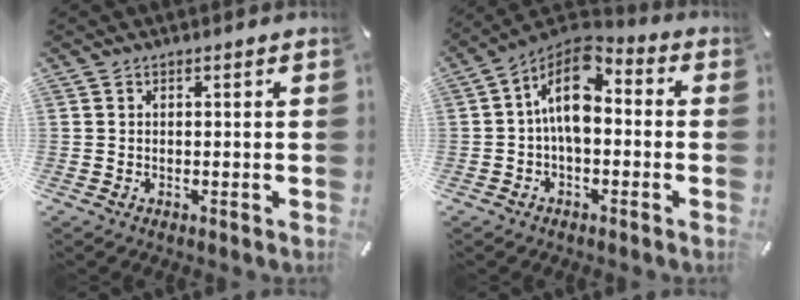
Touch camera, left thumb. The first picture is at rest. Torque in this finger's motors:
{"motor_torque": [-0.48, 1.98, 1.19, -0.83, 0.36]}